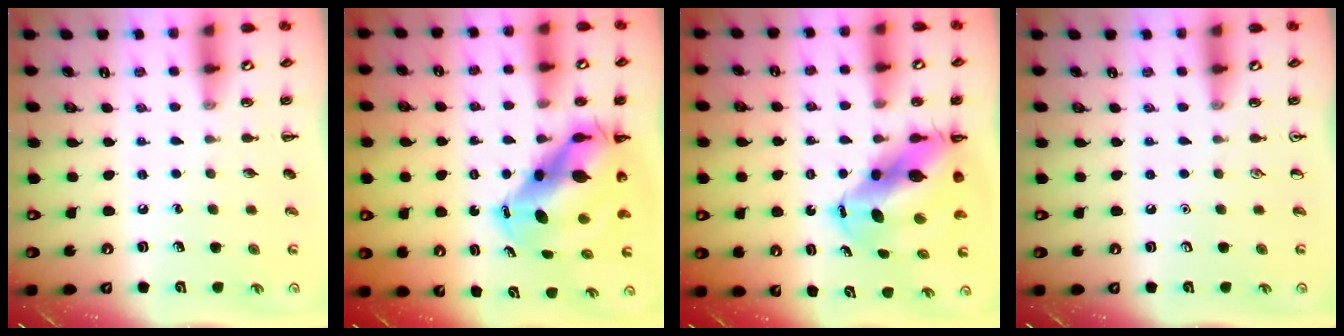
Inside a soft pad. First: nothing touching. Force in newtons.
{"total": 12.4, "press": 11.9, "slide": 3.4}
{"total": 13.1, "press": 12.6, "slide": 3.5}
{"total": 0.0}